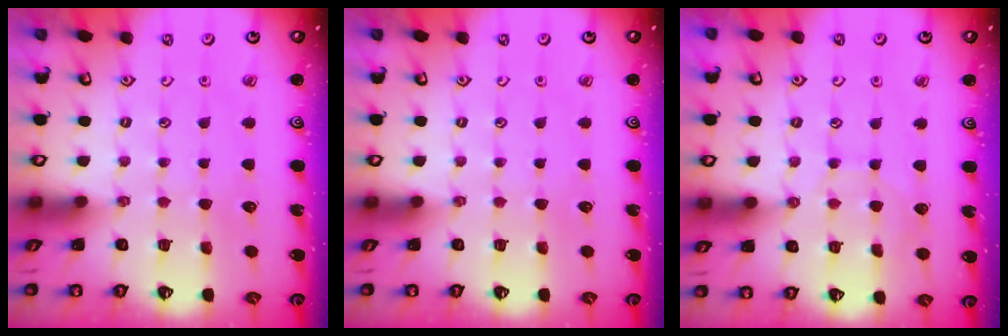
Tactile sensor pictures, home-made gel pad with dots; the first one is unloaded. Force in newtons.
{"total": 0.0}
{"total": 3.3, "press": 3.2, "slide": 0.4}